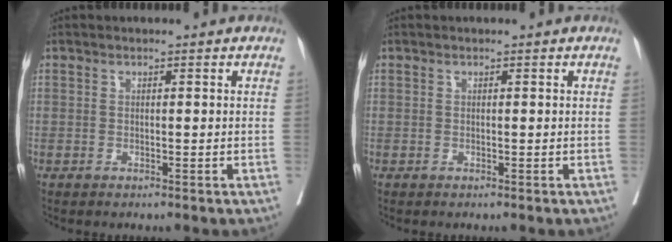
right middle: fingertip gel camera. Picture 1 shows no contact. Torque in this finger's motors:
{"motor_torque": [0.00, 0.00, 0.00, 0.00]}